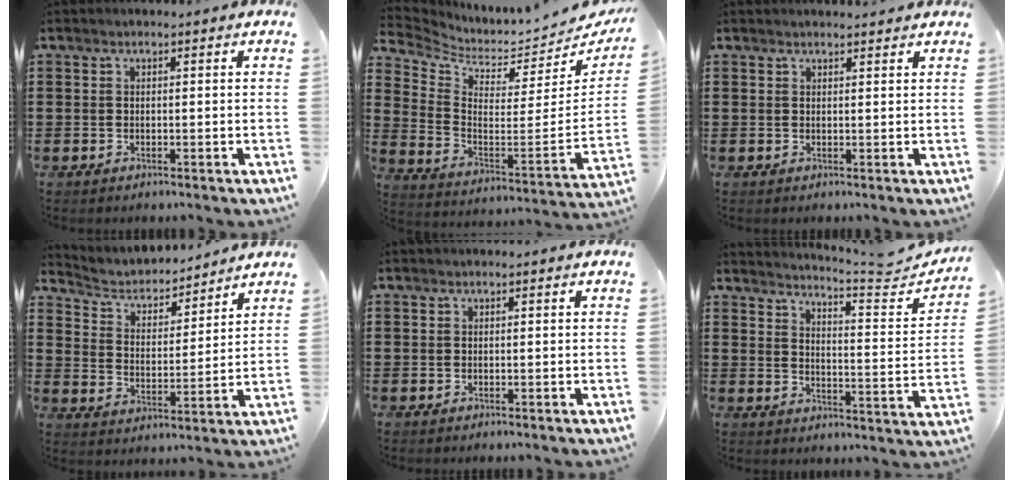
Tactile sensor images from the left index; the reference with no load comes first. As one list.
[{"total": 3.2, "force": [3.0, 0.7, 1.0], "torque": [-0.046, -0.054, 0.045]}, {"total": 1.2, "force": [1.2, 0.0, 0.2], "torque": [-0.006, -0.001, 0.024]}, {"total": 4.3, "force": [4.1, 1.1, 0.7], "torque": [-0.039, -0.030, 0.065]}, {"total": 0.0}, {"total": 4.5, "force": [4.1, -0.7, 1.7], "torque": [-0.041, -0.043, 0.061]}]